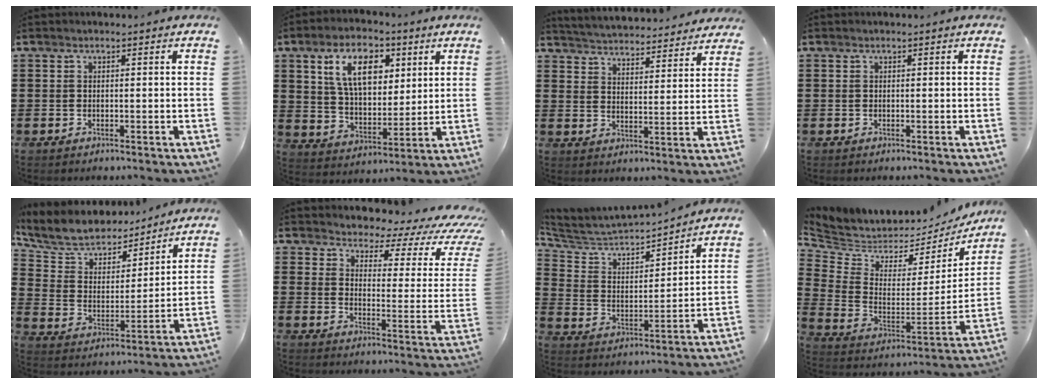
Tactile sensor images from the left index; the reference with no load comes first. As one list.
[{"total": 10.4, "force": [5.1, 5.8, 7.0], "torque": [-0.142, 0.014, 0.089]}, {"total": 4.3, "force": [4.3, -0.2, -0.4], "torque": [-0.016, -0.033, 0.071]}, {"total": 0.0}, {"total": 7.5, "force": [6.8, 2.5, 1.7], "torque": [-0.075, -0.044, 0.119]}, {"total": 3.5, "force": [2.8, 1.3, 1.6], "torque": [-0.042, -0.025, 0.040]}, {"total": 4.7, "force": [4.4, 1.2, 1.2], "torque": [-0.054, -0.035, 0.067]}, {"total": 4.1, "force": [3.7, 1.6, 0.7], "torque": [-0.043, -0.048, 0.062]}]